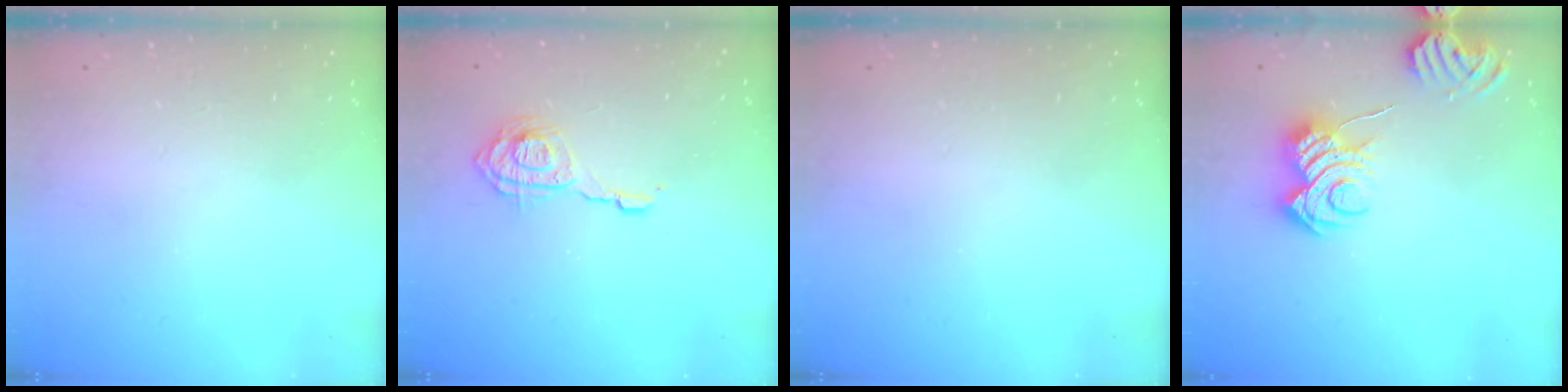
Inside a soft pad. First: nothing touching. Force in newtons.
{"total": 10.3, "press": 10.3, "slide": 1.0}
{"total": 0.0}
{"total": 9.0, "press": 9.0, "slide": 1.0}